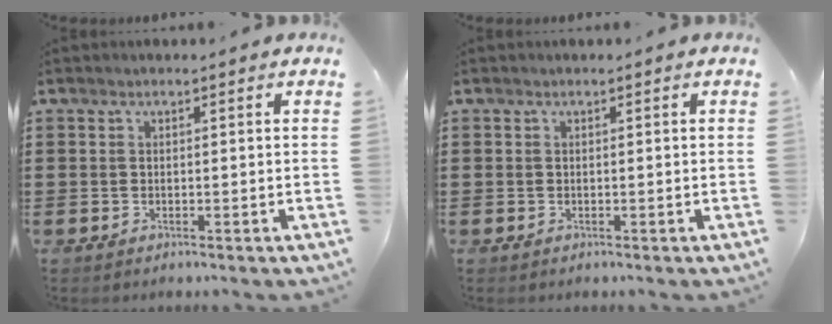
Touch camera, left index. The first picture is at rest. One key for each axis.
{"total": 0.0}